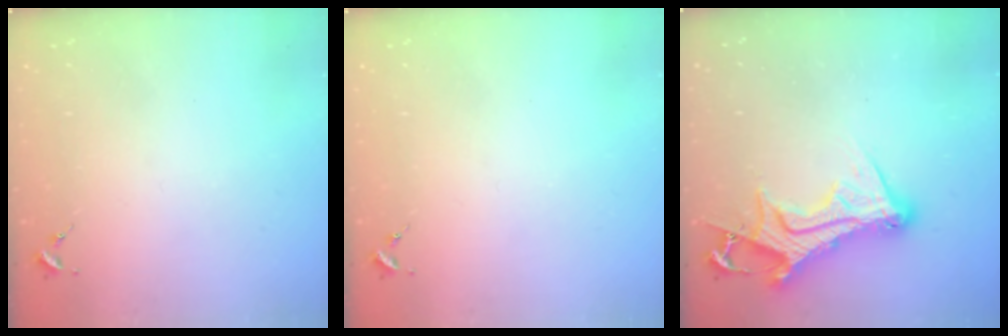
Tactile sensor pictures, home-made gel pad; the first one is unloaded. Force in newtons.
{"total": 0.0}
{"total": 14.6, "press": 14.5, "slide": 1.6}